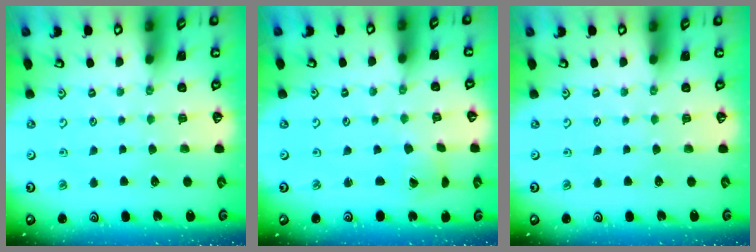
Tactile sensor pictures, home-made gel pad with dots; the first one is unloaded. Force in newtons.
{"total": 1.2, "press": 1.2, "slide": 0.2}
{"total": 0.0}